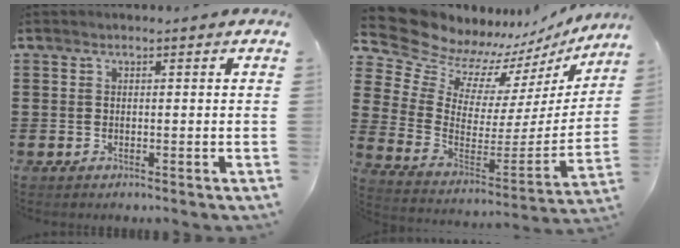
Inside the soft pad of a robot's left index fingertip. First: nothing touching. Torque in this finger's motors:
{"motor_torque": [2.14, 0.00, 0.35, -0.02]}